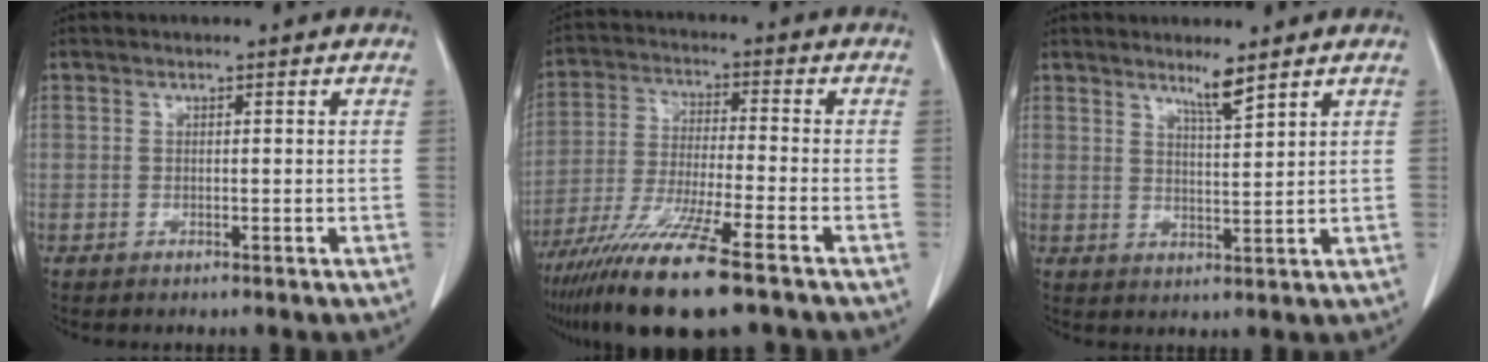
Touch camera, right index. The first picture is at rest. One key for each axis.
{"total": 14.8, "fx": -10.2, "fy": 0.5, "fz": 10.7, "tx": -0.216, "ty": -0.047, "tz": -0.182}
{"total": 3.7, "fx": 3.0, "fy": -0.4, "fz": 2.2, "tx": -0.042, "ty": -0.011, "tz": 0.055}